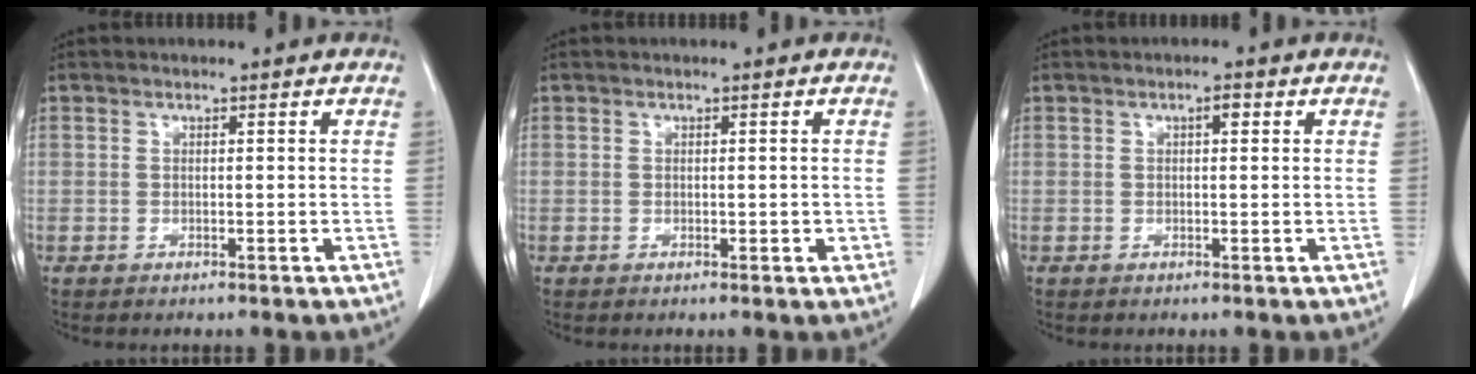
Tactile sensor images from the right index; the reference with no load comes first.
{"total": 1.4, "force": [-0.1, 0.8, 1.2], "torque": [-0.013, 0.001, 0.001]}
{"total": 1.2, "force": [0.4, 0.4, 1.1], "torque": [-0.016, 0.004, 0.005]}